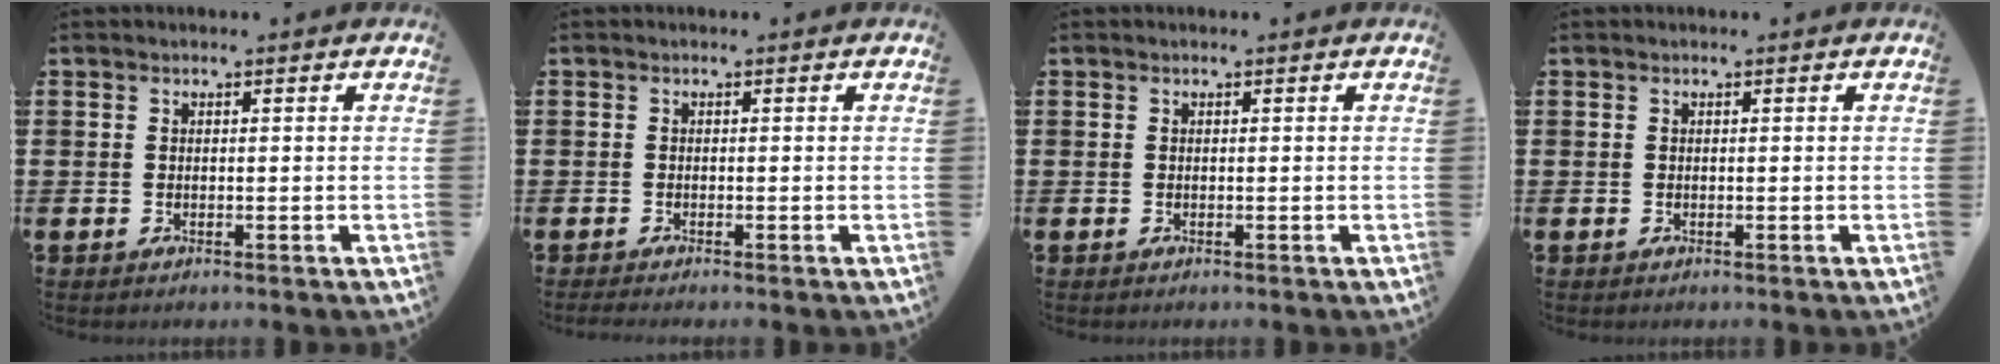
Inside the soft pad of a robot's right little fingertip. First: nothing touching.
{"total": 0.6, "force": [-0.4, 0.0, 0.4], "torque": [-0.006, -0.003, -0.007]}
{"total": 0.0}
{"total": 0.0}